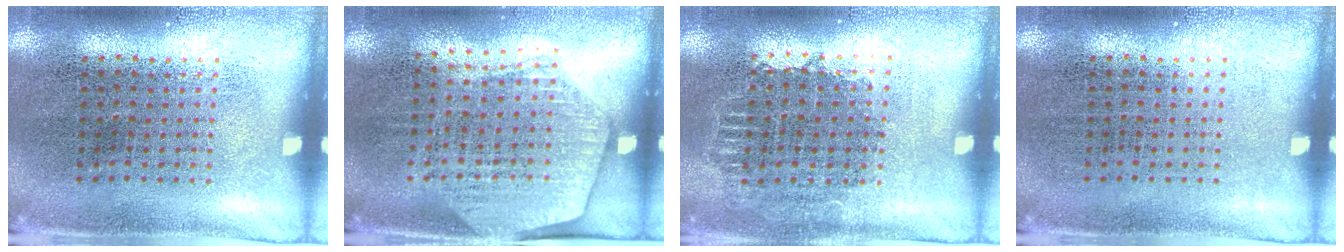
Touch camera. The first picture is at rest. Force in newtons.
{"total": 1.6, "press": 1.4, "slide": 0.8}
{"total": 0.9, "press": 0.8, "slide": 0.2}
{"total": 0.0}